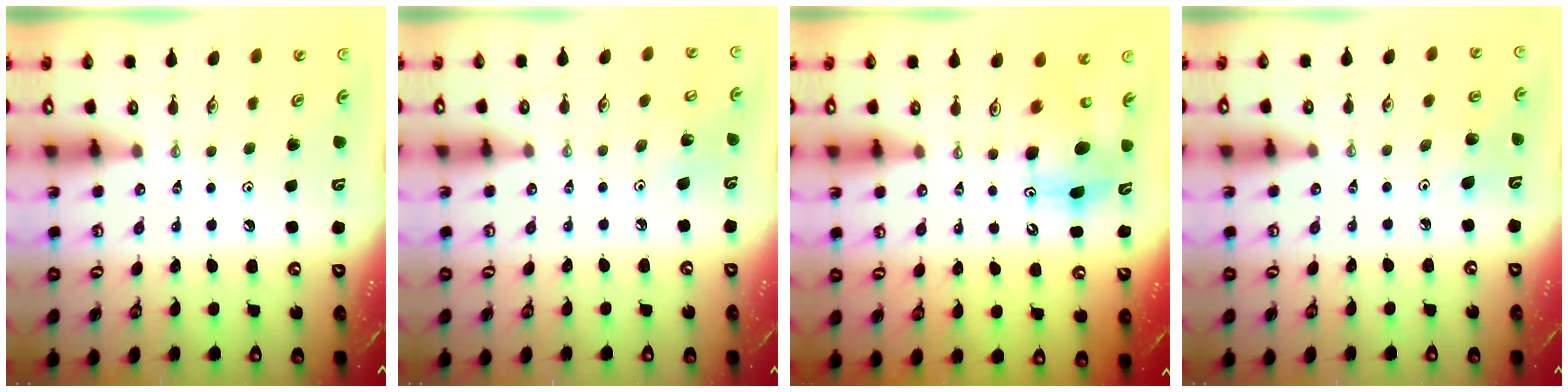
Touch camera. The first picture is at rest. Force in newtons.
{"total": 5.7, "press": 5.6, "slide": 1.1}
{"total": 8.4, "press": 8.2, "slide": 2.0}
{"total": 4.4, "press": 4.0, "slide": 1.9}